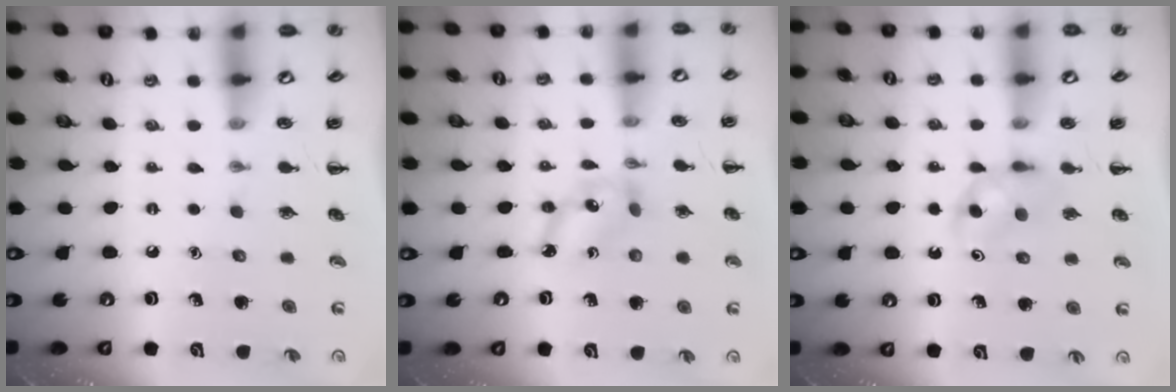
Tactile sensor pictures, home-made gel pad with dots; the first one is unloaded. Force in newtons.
{"total": 5.2, "press": 5.0, "slide": 1.3}
{"total": 4.1, "press": 3.9, "slide": 1.3}